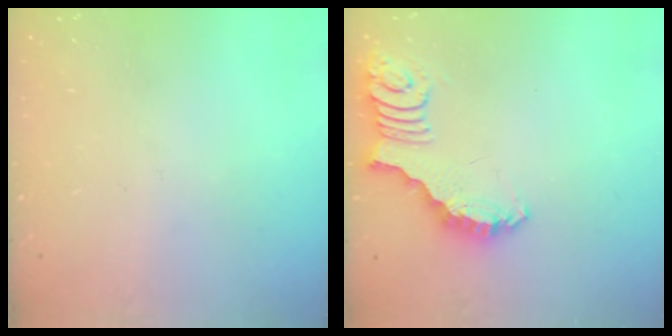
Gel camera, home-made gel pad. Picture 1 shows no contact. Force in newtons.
{"total": 2.6, "press": 2.5, "slide": 0.5}